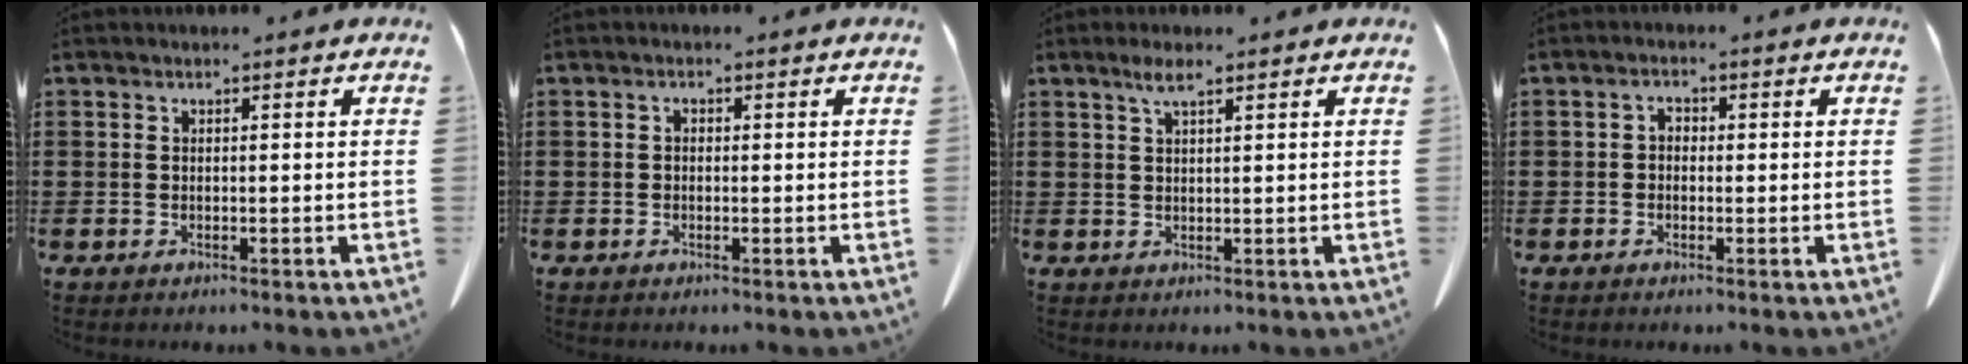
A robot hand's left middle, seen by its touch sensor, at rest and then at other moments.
{"total": 0.7, "force": [-0.3, 0.4, 0.5], "torque": [-0.011, -0.001, -0.005]}
{"total": 2.7, "force": [1.6, 0.5, 2.1], "torque": [-0.045, 0.003, 0.029]}
{"total": 1.4, "force": [-0.6, 0.9, 0.9], "torque": [-0.018, 0.003, -0.013]}